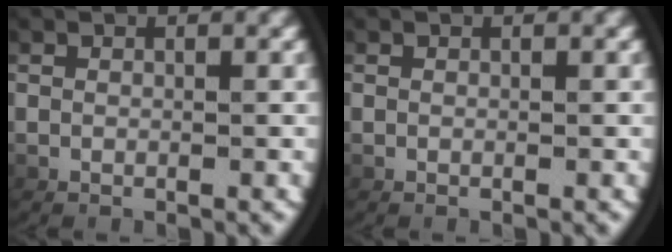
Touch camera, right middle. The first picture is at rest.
{"total": 0.0}